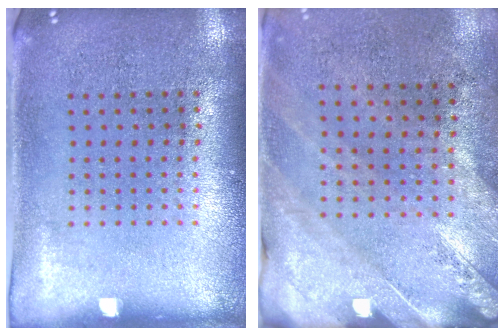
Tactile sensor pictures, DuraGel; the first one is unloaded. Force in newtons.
{"total": 2.4, "press": 2.0, "slide": 1.3}